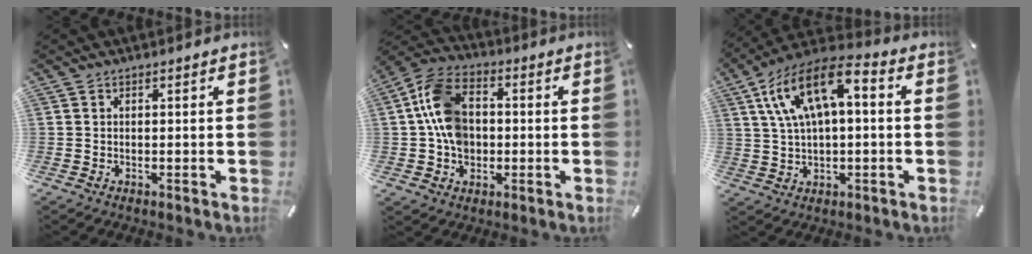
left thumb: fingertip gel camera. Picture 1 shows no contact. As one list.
[{"total": 11.5, "force": [0.0, 9.1, 7.0], "torque": [-0.166, 0.022, 0.004]}, {"total": 13.2, "force": [4.2, 6.5, 10.7], "torque": [-0.219, -0.002, 0.078]}]